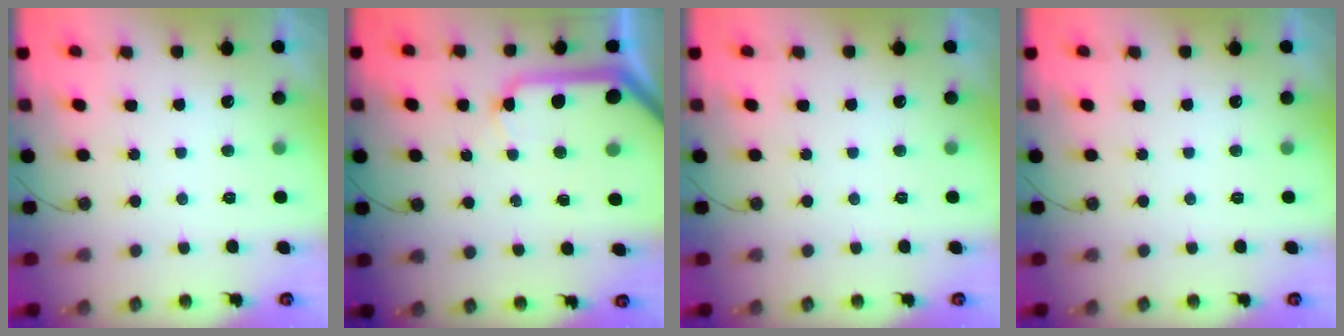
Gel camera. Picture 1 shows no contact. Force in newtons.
{"total": 11.7, "press": 11.6, "slide": 1.6}
{"total": 0.0}
{"total": 0.0}